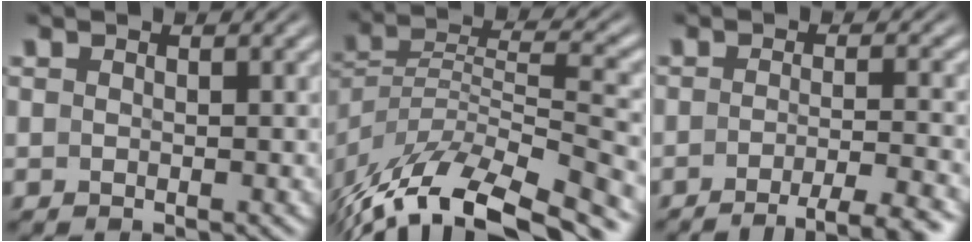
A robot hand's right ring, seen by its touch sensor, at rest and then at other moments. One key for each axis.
{"total": 9.9, "fx": -5.7, "fy": 4.6, "fz": 6.6, "tx": -0.141, "ty": -0.046, "tz": -0.065}
{"total": 5.6, "fx": -4.6, "fy": 1.0, "fz": 3.1, "tx": -0.037, "ty": -0.007, "tz": -0.069}